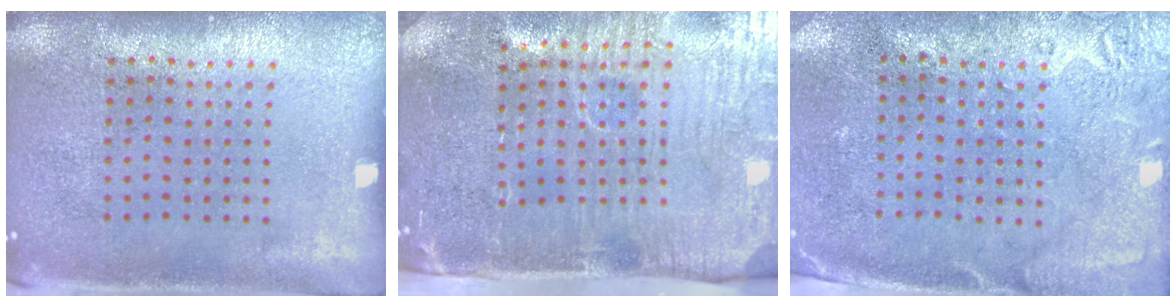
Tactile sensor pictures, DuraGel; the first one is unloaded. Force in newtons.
{"total": 5.1, "press": 4.4, "slide": 2.7}
{"total": 2.7, "press": 2.2, "slide": 1.7}